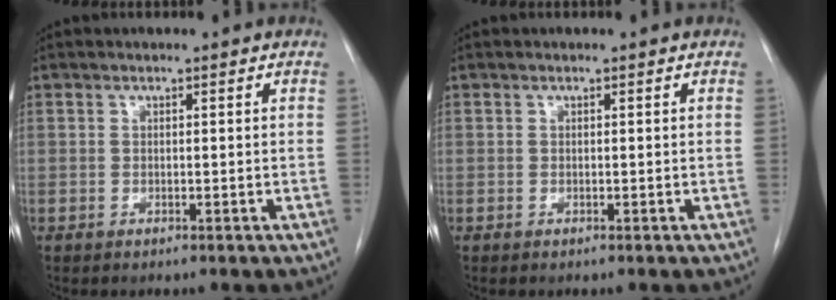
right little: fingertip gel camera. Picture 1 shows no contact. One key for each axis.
{"total": 0.0}